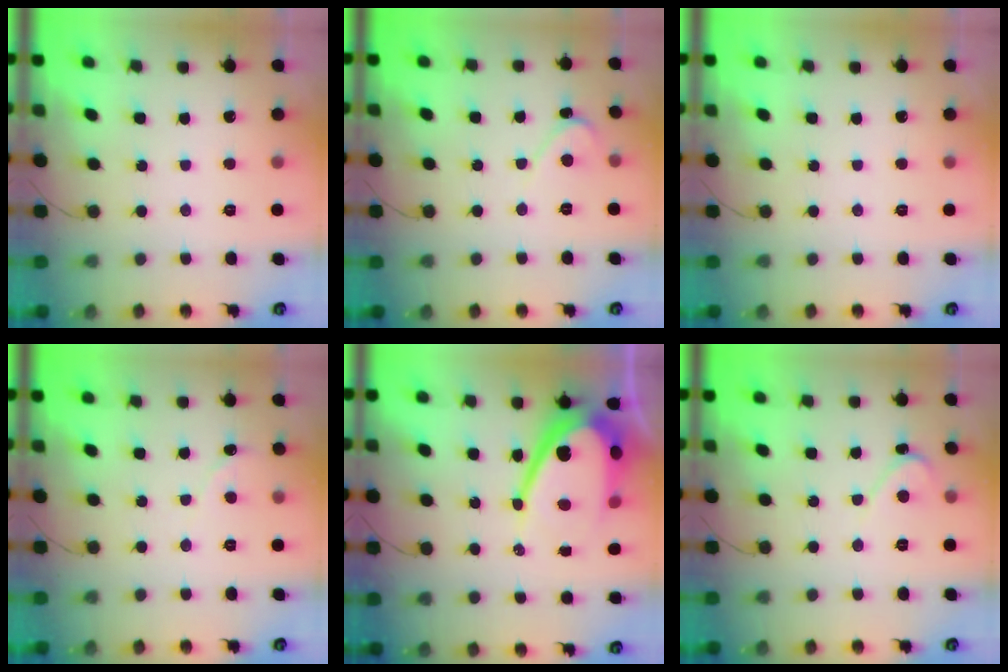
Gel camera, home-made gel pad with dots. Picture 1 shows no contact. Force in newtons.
{"total": 2.1, "press": 2.1, "slide": 0.2}
{"total": 0.0}
{"total": 0.0}
{"total": 16.9, "press": 16.8, "slide": 1.5}
{"total": 2.1, "press": 2.1, "slide": 0.2}